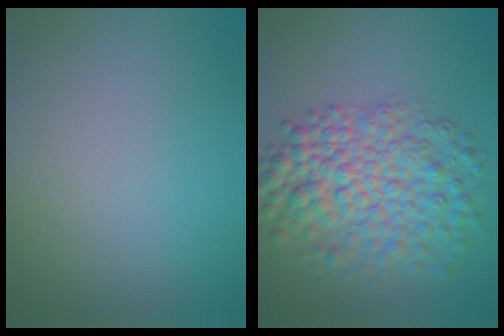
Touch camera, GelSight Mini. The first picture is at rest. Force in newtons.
{"total": 7.3, "press": 7.3, "slide": 0.2}